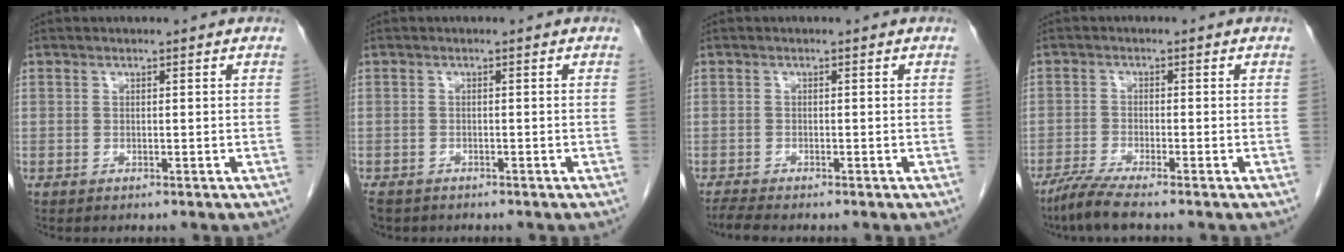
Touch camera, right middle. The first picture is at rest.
{"total": 3.3, "force": [-2.7, 1.8, 1.0], "torque": [-0.019, -0.004, -0.039]}
{"total": 1.8, "force": [-1.7, -0.3, 0.6], "torque": [-0.019, -0.008, -0.035]}
{"total": 4.4, "force": [-3.5, -0.5, 2.5], "torque": [-0.058, -0.016, -0.073]}